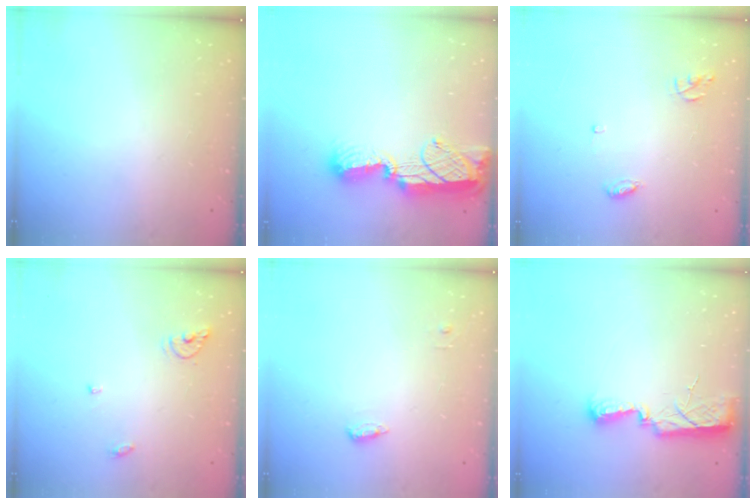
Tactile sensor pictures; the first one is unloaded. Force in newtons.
{"total": 12.4, "press": 12.3, "slide": 1.2}
{"total": 5.1, "press": 5.1, "slide": 0.4}
{"total": 5.8, "press": 5.8, "slide": 0.4}
{"total": 4.9, "press": 4.8, "slide": 1.0}
{"total": 7.8, "press": 7.7, "slide": 1.2}